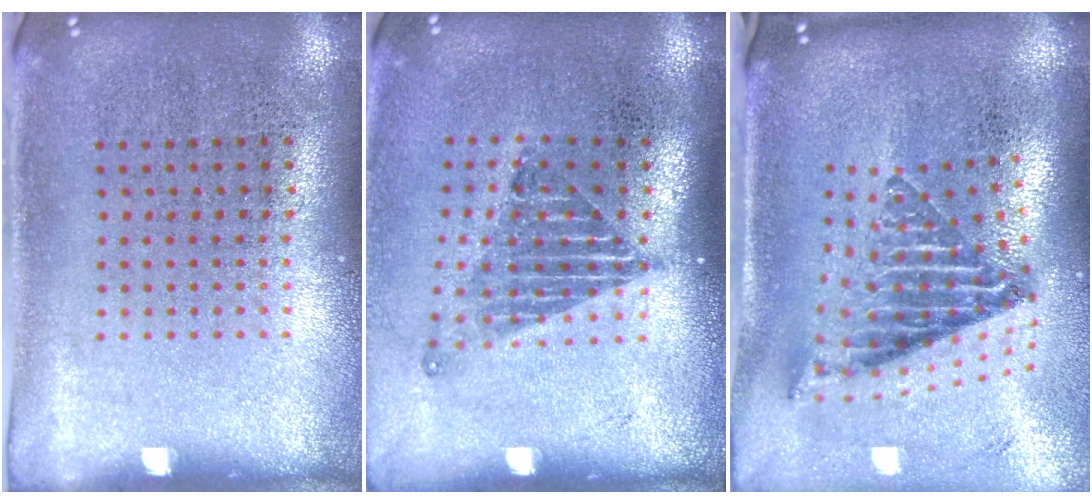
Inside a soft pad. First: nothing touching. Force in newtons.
{"total": 1.4, "press": 1.1, "slide": 0.9}
{"total": 2.6, "press": 1.6, "slide": 2.0}